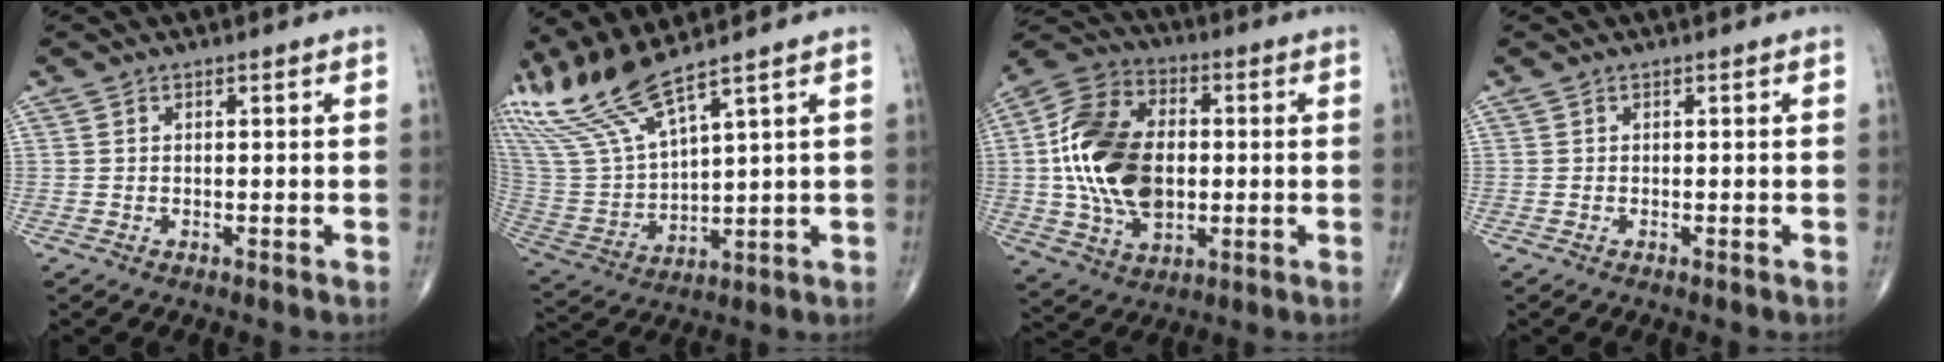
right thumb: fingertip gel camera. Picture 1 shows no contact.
{"total": 12.3, "force": [10.1, 1.0, 7.0], "torque": [-0.162, -0.049, 0.228]}
{"total": 19.9, "force": [0.2, 12.8, 15.3], "torque": [-0.283, 0.011, 0.005]}
{"total": 0.0}